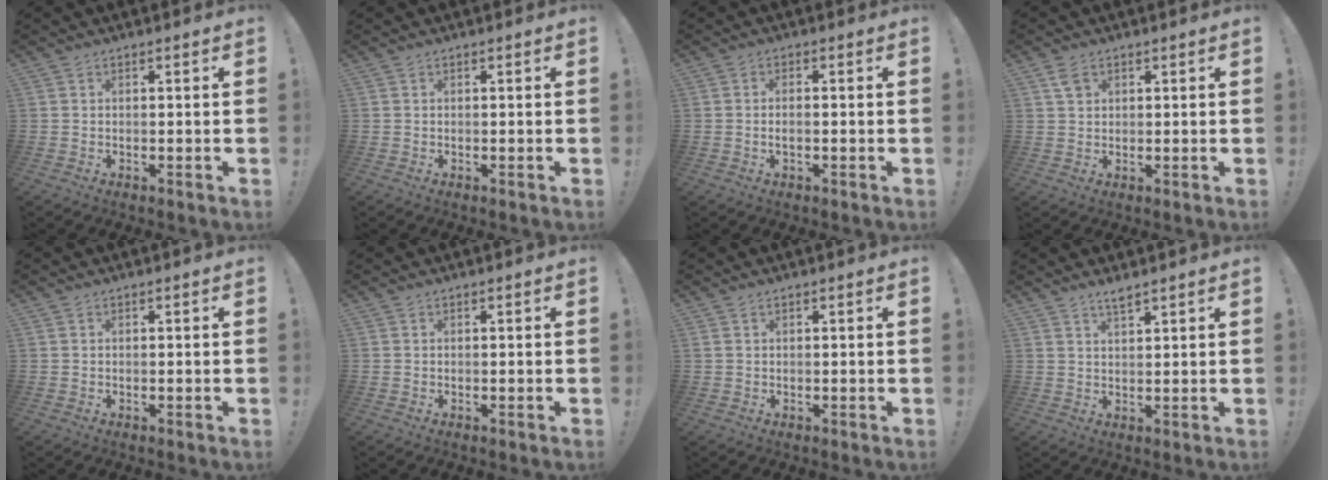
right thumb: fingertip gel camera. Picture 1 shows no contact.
{"total": 0.0}
{"total": 1.8, "force": [-0.6, 0.5, 1.7], "torque": [-0.033, 0.007, -0.010]}
{"total": 2.9, "force": [1.5, 2.0, 1.3], "torque": [-0.005, -0.007, 0.025]}
{"total": 0.0}
{"total": 0.0}
{"total": 0.6, "force": [0.4, 0.2, 0.4], "torque": [-0.008, 0.001, 0.008]}
{"total": 3.2, "force": [2.7, 0.4, 1.7], "torque": [-0.026, -0.016, 0.046]}